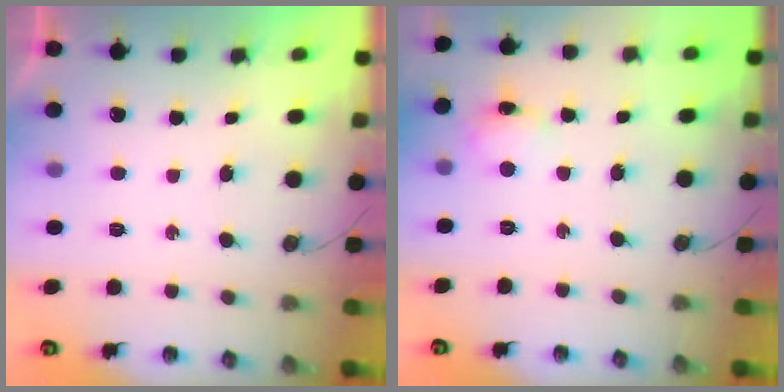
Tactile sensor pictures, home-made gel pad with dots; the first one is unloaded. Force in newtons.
{"total": 3.8, "press": 3.7, "slide": 0.2}